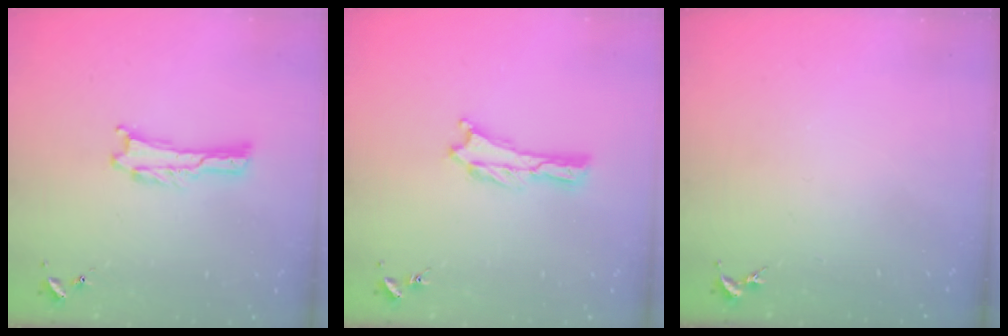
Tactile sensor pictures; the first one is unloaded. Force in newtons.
{"total": 0.0}
{"total": 0.0}